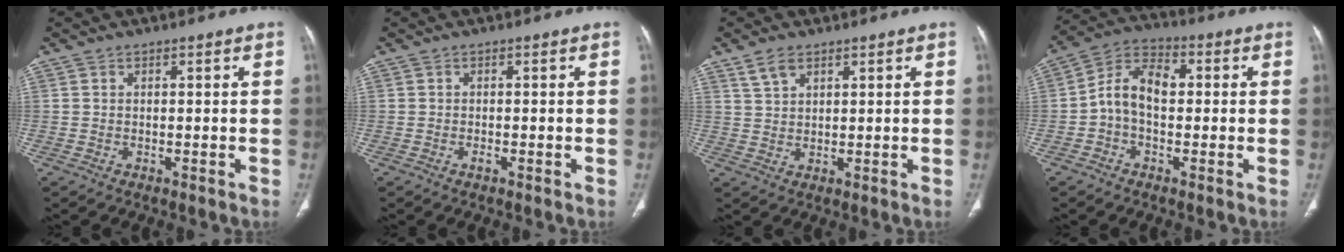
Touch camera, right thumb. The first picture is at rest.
{"total": 0.8, "force": [-0.4, 0.1, 0.6], "torque": [-0.012, 0.000, -0.009]}
{"total": 3.6, "force": [2.5, 1.9, 1.9], "torque": [-0.034, -0.009, 0.055]}
{"total": 8.7, "force": [-0.3, 5.6, 6.7], "torque": [-0.113, 0.034, -0.017]}